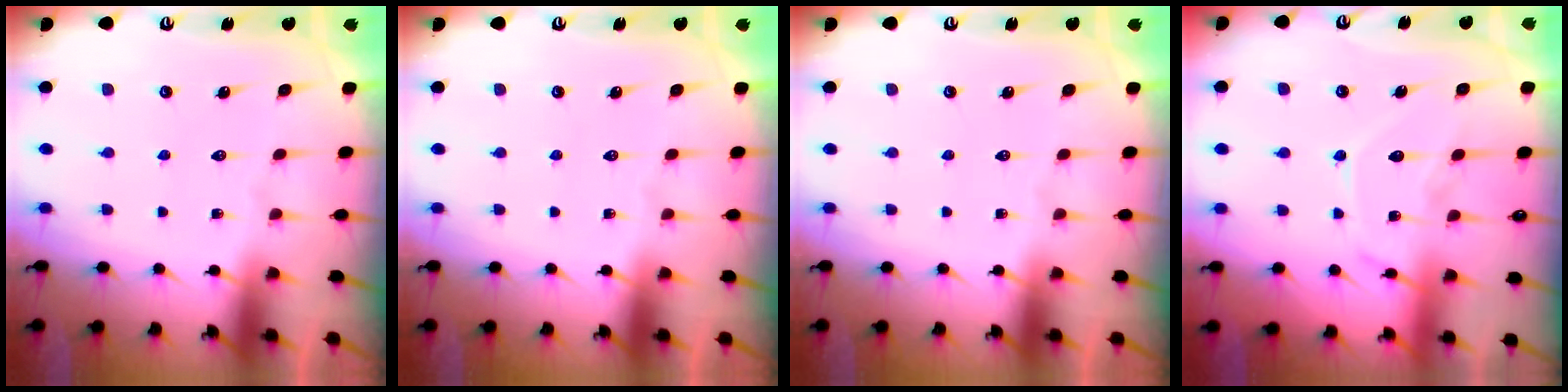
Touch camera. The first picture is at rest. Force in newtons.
{"total": 0.0}
{"total": 0.0}
{"total": 10.9, "press": 10.8, "slide": 0.8}